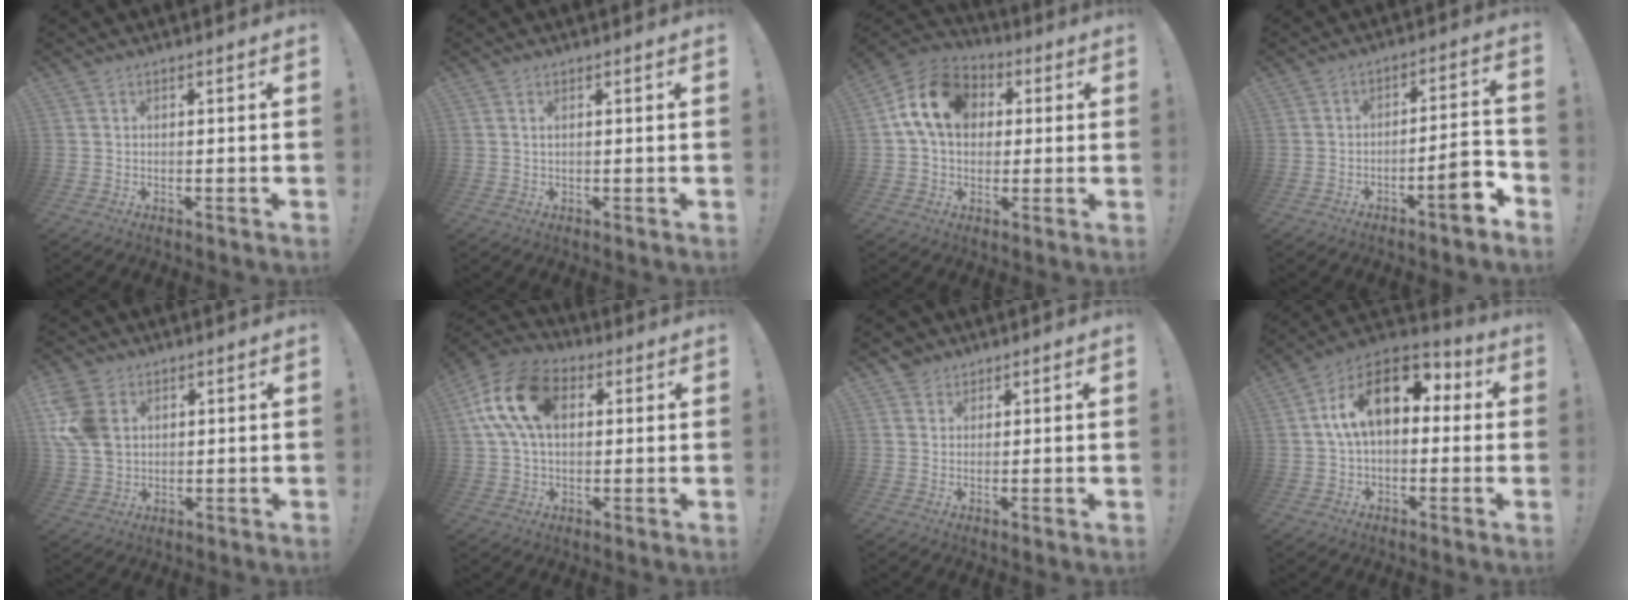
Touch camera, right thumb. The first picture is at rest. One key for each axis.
{"total": 0.9, "fx": 0.4, "fy": 0.2, "fz": 0.8, "tx": -0.019, "ty": 0.002, "tz": 0.007}
{"total": 14.9, "fx": 3.5, "fy": 11.3, "fz": 9.1, "tx": -0.145, "ty": 0.009, "tz": 0.071}
{"total": 9.3, "fx": -4.7, "fy": 1.9, "fz": 7.8, "tx": -0.102, "ty": 0.020, "tz": -0.079}
{"total": 11.7, "fx": 3.5, "fy": 8.7, "fz": 7.0, "tx": -0.154, "ty": -0.002, "tz": 0.069}
{"total": 16.9, "fx": 4.2, "fy": 10.8, "fz": 12.3, "tx": -0.230, "ty": 0.009, "tz": 0.075}
{"total": 3.6, "fx": 2.6, "fy": 2.4, "fz": 0.5, "tx": -0.009, "ty": -0.004, "tz": 0.049}
{"total": 17.0, "fx": 4.3, "fy": 9.6, "fz": 13.3, "tx": -0.227, "ty": 0.005, "tz": 0.072}